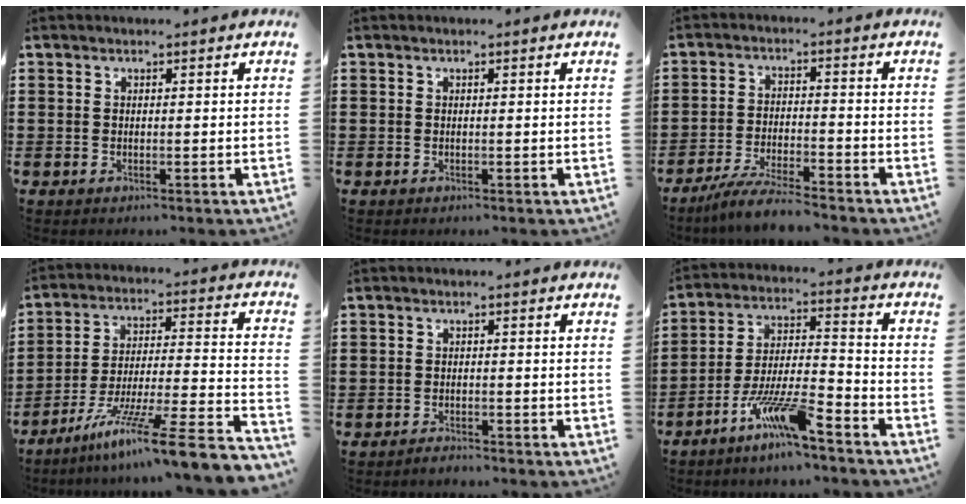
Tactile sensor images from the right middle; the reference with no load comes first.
{"total": 0.0}
{"total": 5.5, "force": [-5.0, 0.1, 2.2], "torque": [-0.050, -0.009, -0.097]}
{"total": 11.8, "force": [-8.5, -0.1, 8.1], "torque": [-0.129, -0.003, -0.159]}
{"total": 1.3, "force": [-1.3, 0.2, 0.1], "torque": [-0.005, 0.002, -0.027]}
{"total": 9.7, "force": [-7.2, 1.0, 6.3], "torque": [-0.131, -0.001, -0.142]}